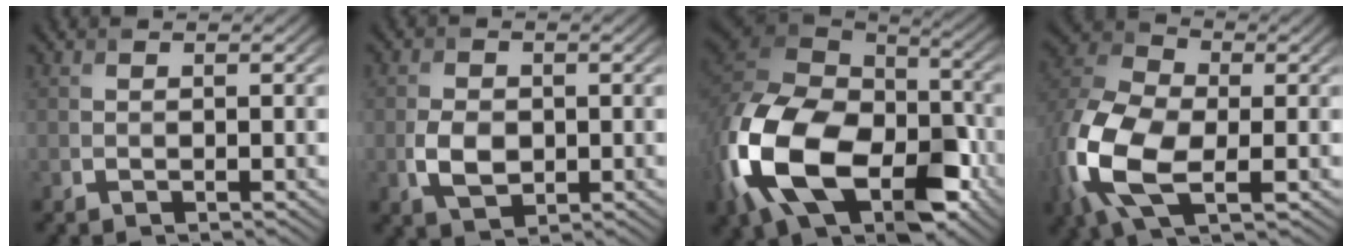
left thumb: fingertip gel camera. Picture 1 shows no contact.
{"total": 4.1, "force": [-0.5, 2.9, 2.8], "torque": [-0.064, -0.007, -0.010]}
{"total": 20.1, "force": [-7.6, 12.8, 13.4], "torque": [-0.327, -0.045, -0.130]}
{"total": 14.8, "force": [-4.0, 8.7, 11.2], "torque": [-0.297, -0.024, -0.082]}